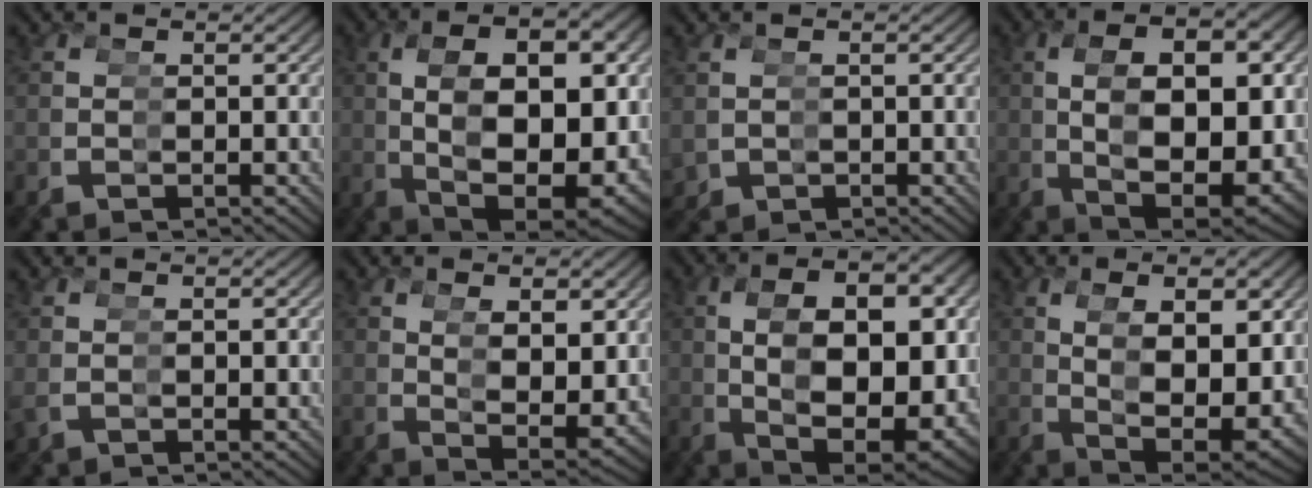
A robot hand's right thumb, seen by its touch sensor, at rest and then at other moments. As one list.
[{"total": 10.7, "force": [-0.4, 5.9, 9.0], "torque": [-0.183, -0.006, 0.011]}, {"total": 2.3, "force": [0.3, 2.3, 0.0], "torque": [-0.008, -0.013, 0.017]}, {"total": 8.1, "force": [0.2, 4.0, 7.0], "torque": [-0.141, 0.005, 0.012]}, {"total": 0.7, "force": [0.6, 0.1, 0.1], "torque": [0.002, 0.007, 0.012]}, {"total": 3.6, "force": [1.1, 0.4, 3.3], "torque": [-0.046, 0.014, 0.015]}, {"total": 9.4, "force": [-0.1, 4.8, 8.0], "torque": [-0.161, -0.004, 0.013]}, {"total": 7.2, "force": [0.5, 3.2, 6.4], "torque": [-0.110, 0.001, 0.014]}]